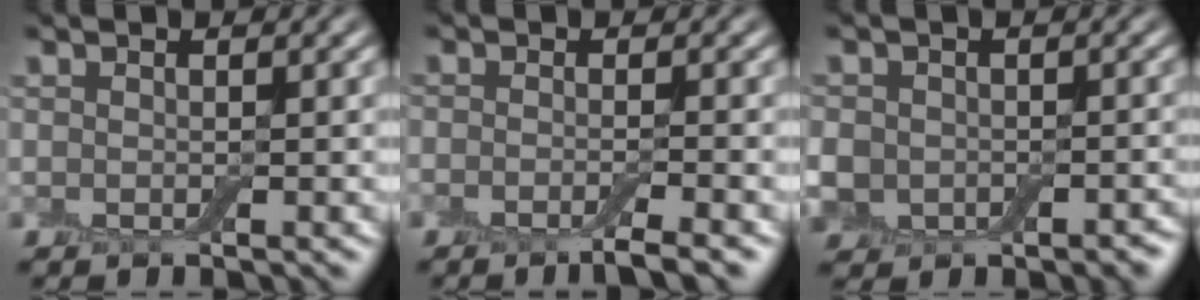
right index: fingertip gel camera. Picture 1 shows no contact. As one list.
[{"total": 2.5, "force": [-1.6, 0.4, 1.9], "torque": [-0.026, -0.004, -0.037]}, {"total": 5.4, "force": [-1.8, 4.5, 2.3], "torque": [-0.037, -0.009, -0.037]}]